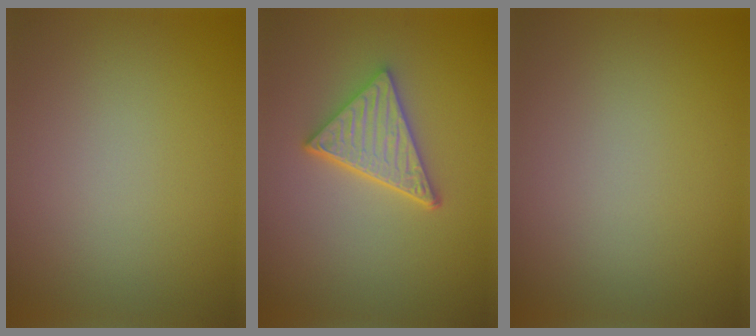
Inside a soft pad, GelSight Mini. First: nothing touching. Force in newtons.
{"total": 4.9, "press": 3.7, "slide": 3.3}
{"total": 0.0}